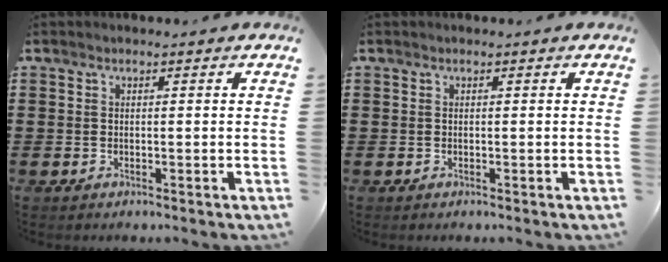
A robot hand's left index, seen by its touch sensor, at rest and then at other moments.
{"total": 0.0}